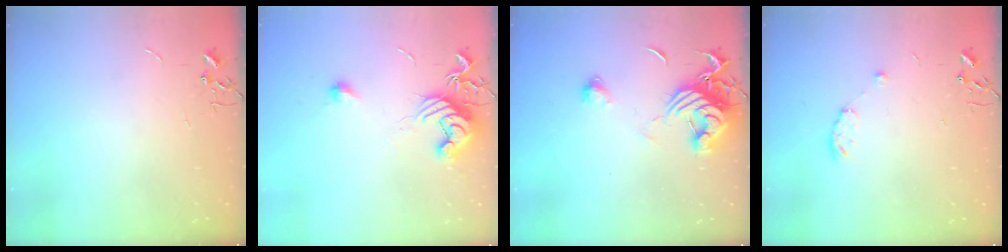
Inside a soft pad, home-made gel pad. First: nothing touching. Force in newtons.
{"total": 12.4, "press": 12.3, "slide": 1.0}
{"total": 12.7, "press": 12.6, "slide": 1.3}
{"total": 6.3, "press": 6.3, "slide": 0.8}